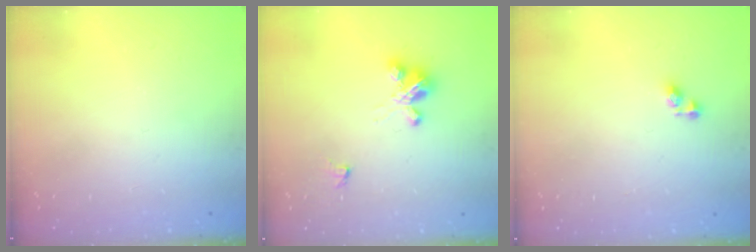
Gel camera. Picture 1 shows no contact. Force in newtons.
{"total": 5.8, "press": 5.7, "slide": 0.6}
{"total": 4.0, "press": 4.0, "slide": 0.2}